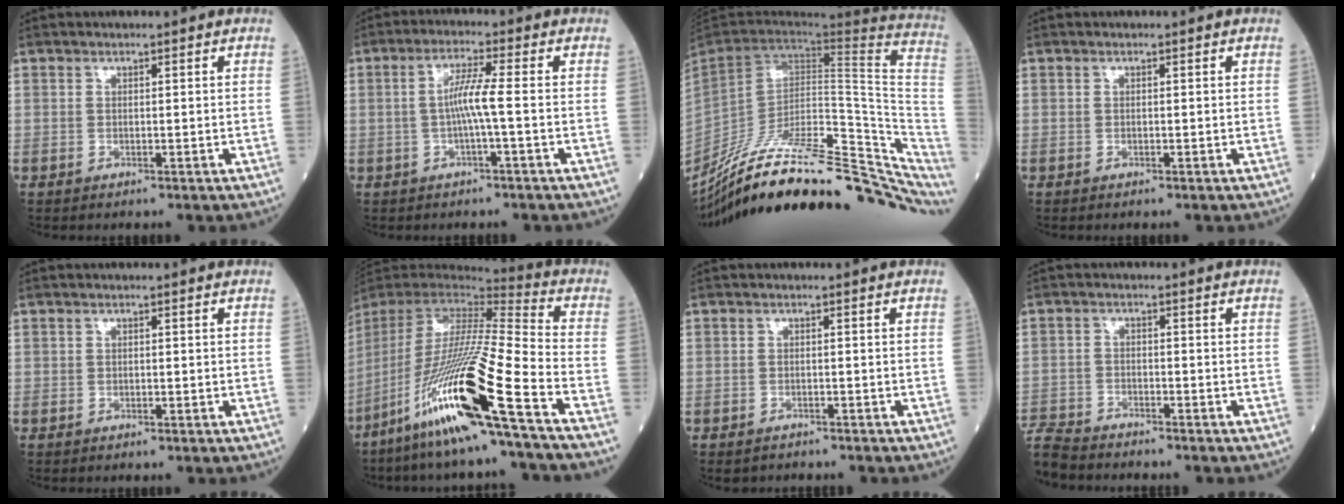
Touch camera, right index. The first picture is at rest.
{"total": 5.3, "force": [-0.6, 0.2, 5.2], "torque": [-0.106, 0.009, -0.008]}
{"total": 36.8, "force": [-25.6, 11.4, 23.8], "torque": [-0.335, -0.035, -0.377]}
{"total": 0.0}
{"total": 0.7, "force": [-0.1, 0.6, 0.4], "torque": [-0.022, 0.008, -0.001]}
{"total": 26.6, "force": [-14.2, 1.0, 22.5], "torque": [-0.466, -0.068, -0.272]}
{"total": 3.8, "force": [-3.1, 1.9, 1.2], "torque": [-0.031, -0.001, -0.040]}
{"total": 9.2, "force": [-8.5, 2.7, 2.4], "torque": [-0.064, -0.007, -0.151]}